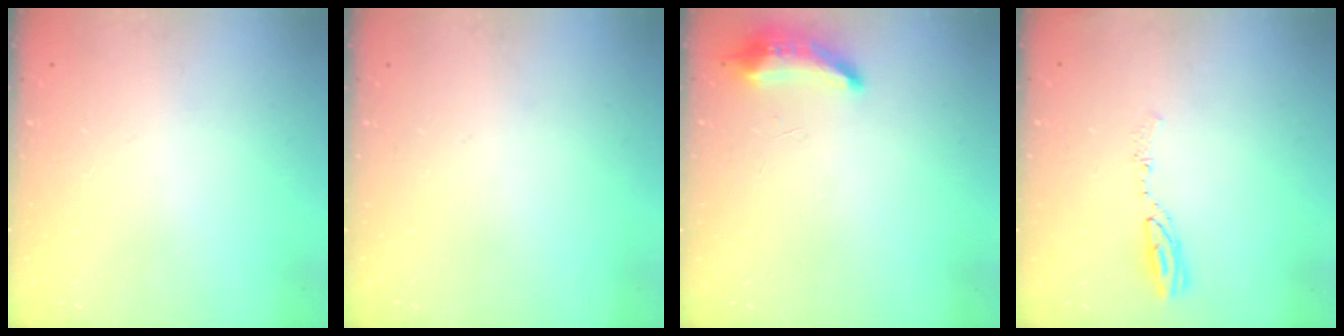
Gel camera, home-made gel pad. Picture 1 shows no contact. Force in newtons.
{"total": 0.0}
{"total": 8.3, "press": 8.1, "slide": 1.8}
{"total": 5.2, "press": 5.1, "slide": 0.4}